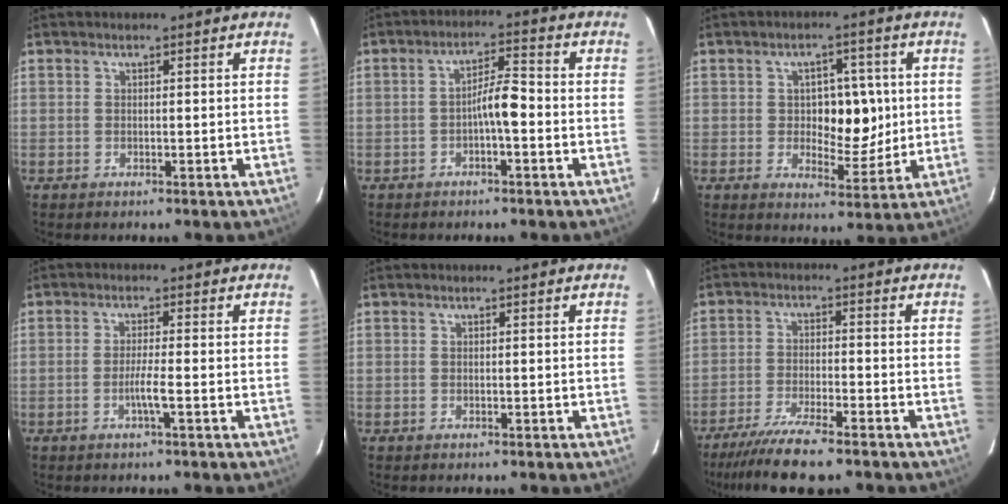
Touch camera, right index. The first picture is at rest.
{"total": 4.7, "force": [-1.3, 0.7, 4.4], "torque": [-0.072, 0.015, -0.020]}
{"total": 7.9, "force": [0.6, 4.4, 6.5], "torque": [-0.087, 0.011, 0.018]}
{"total": 2.7, "force": [-1.0, -0.4, 2.5], "torque": [-0.048, -0.003, -0.021]}
{"total": 0.0}
{"total": 9.2, "force": [-7.5, 0.3, 5.4], "torque": [-0.089, -0.026, -0.126]}